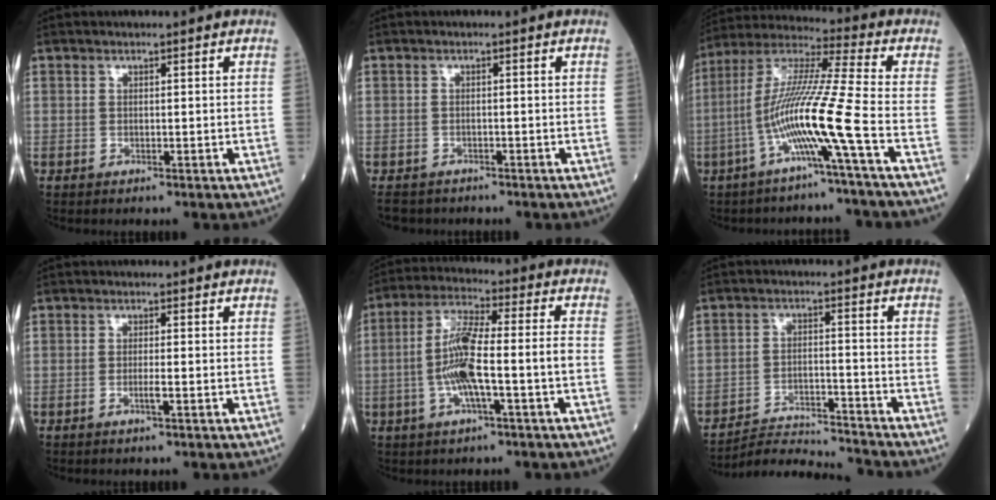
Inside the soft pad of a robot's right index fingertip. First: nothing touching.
{"total": 3.7, "force": [-3.0, 2.1, 0.0], "torque": [-0.002, 0.001, -0.052]}
{"total": 13.3, "force": [-4.8, -2.3, 12.2], "torque": [-0.246, 0.001, -0.100]}
{"total": 1.7, "force": [-0.7, -0.1, 1.6], "torque": [-0.032, -0.002, -0.014]}
{"total": 10.6, "force": [-2.3, 1.0, 10.3], "torque": [-0.204, 0.017, -0.047]}
{"total": 9.7, "force": [-9.6, -1.0, 0.0], "torque": [-0.001, 0.007, -0.168]}